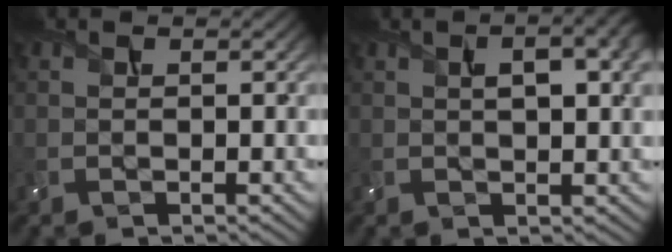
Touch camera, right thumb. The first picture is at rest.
{"total": 6.6, "force": [2.2, 2.5, 5.7], "torque": [-0.086, 0.012, 0.030]}